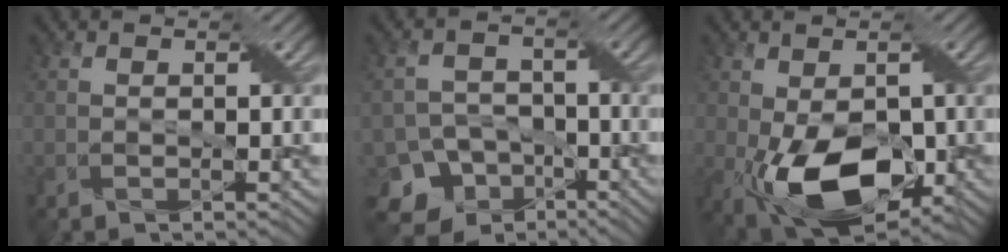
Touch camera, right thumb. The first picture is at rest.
{"total": 9.5, "force": [-6.2, 6.9, 2.2], "torque": [-0.049, -0.010, -0.102]}
{"total": 11.3, "force": [-3.1, 6.4, 8.9], "torque": [-0.167, -0.024, -0.047]}